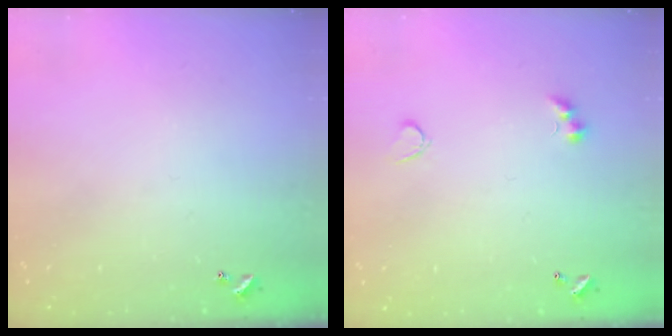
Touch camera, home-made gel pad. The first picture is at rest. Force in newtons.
{"total": 2.8, "press": 2.7, "slide": 0.7}